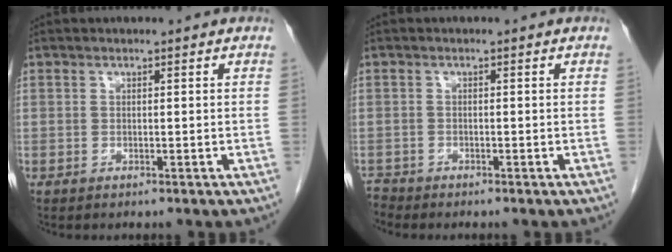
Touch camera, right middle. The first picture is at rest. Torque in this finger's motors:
{"motor_torque": [-0.02, -0.20, -0.08, -0.03]}